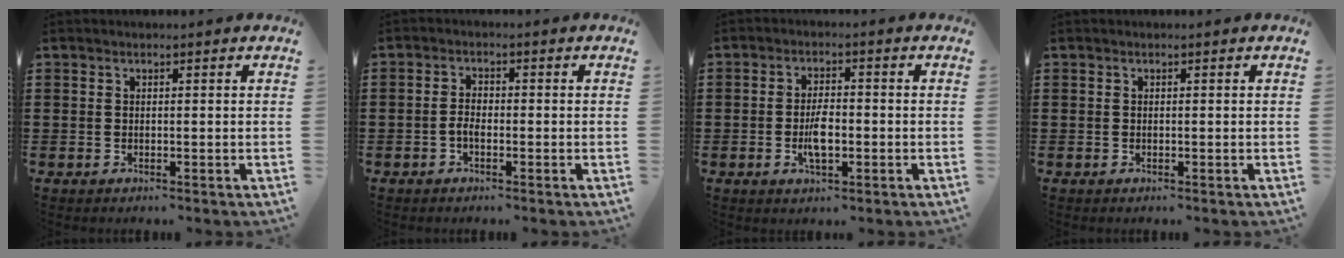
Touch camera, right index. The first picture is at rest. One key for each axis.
{"total": 1.9, "fx": -0.8, "fy": 0.7, "fz": 1.5, "tx": -0.039, "ty": -0.002, "tz": -0.018}
{"total": 4.5, "fx": -0.9, "fy": 1.8, "fz": 4.1, "tx": -0.085, "ty": 0.000, "tz": -0.020}
{"total": 0.0}